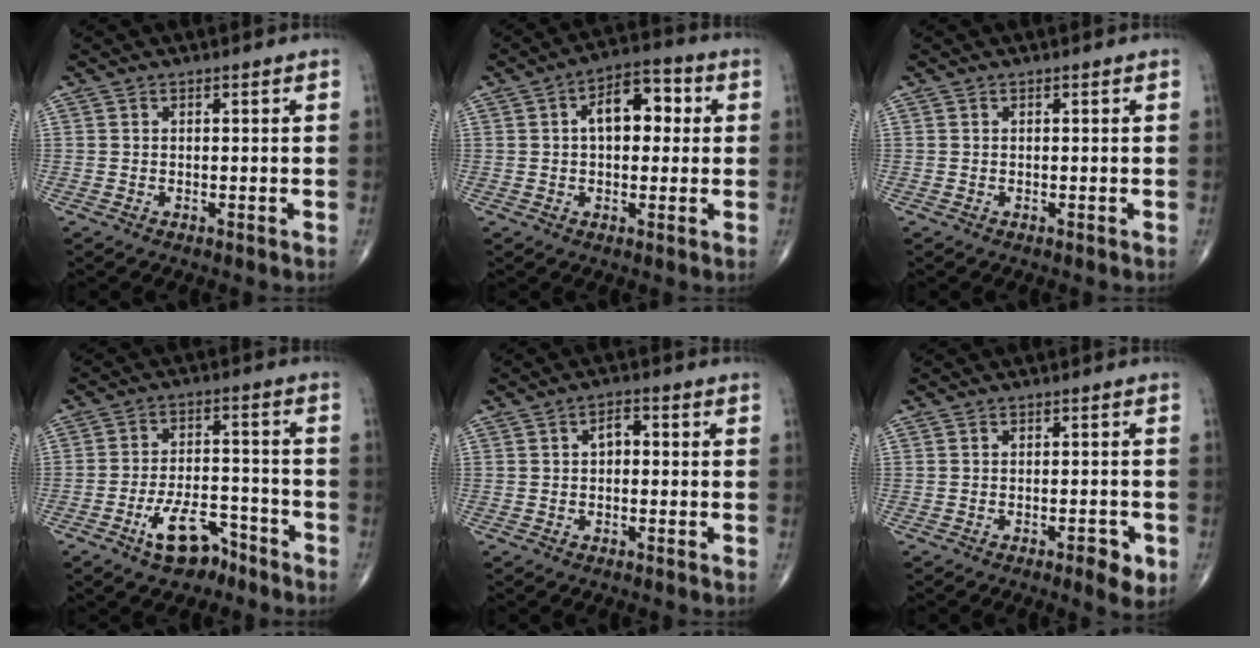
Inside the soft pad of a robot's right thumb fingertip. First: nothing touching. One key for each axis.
{"total": 9.4, "fx": 1.7, "fy": 5.4, "fz": 7.5, "tx": -0.087, "ty": 0.022, "tz": 0.017}
{"total": 0.0}
{"total": 9.0, "fx": -5.8, "fy": 4.4, "fz": 5.3, "tx": -0.078, "ty": 0.044, "tz": -0.098}
{"total": 2.9, "fx": 0.0, "fy": 1.8, "fz": 2.2, "tx": -0.022, "ty": 0.012, "tz": -0.007}
{"total": 4.1, "fx": -1.9, "fy": 1.3, "fz": 3.3, "tx": -0.040, "ty": 0.001, "tz": -0.025}